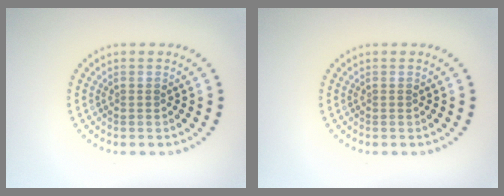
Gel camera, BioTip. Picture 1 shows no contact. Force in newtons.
{"total": 0.0}